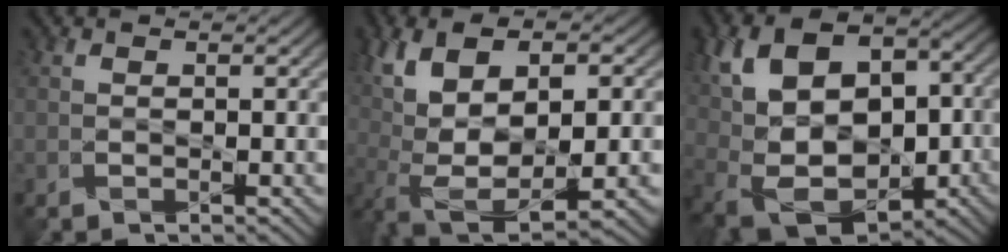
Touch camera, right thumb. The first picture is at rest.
{"total": 13.7, "force": [-0.3, 6.5, 12.0], "torque": [-0.222, -0.010, 0.013]}
{"total": 15.8, "force": [1.5, 10.4, 11.8], "torque": [-0.222, 0.024, 0.048]}